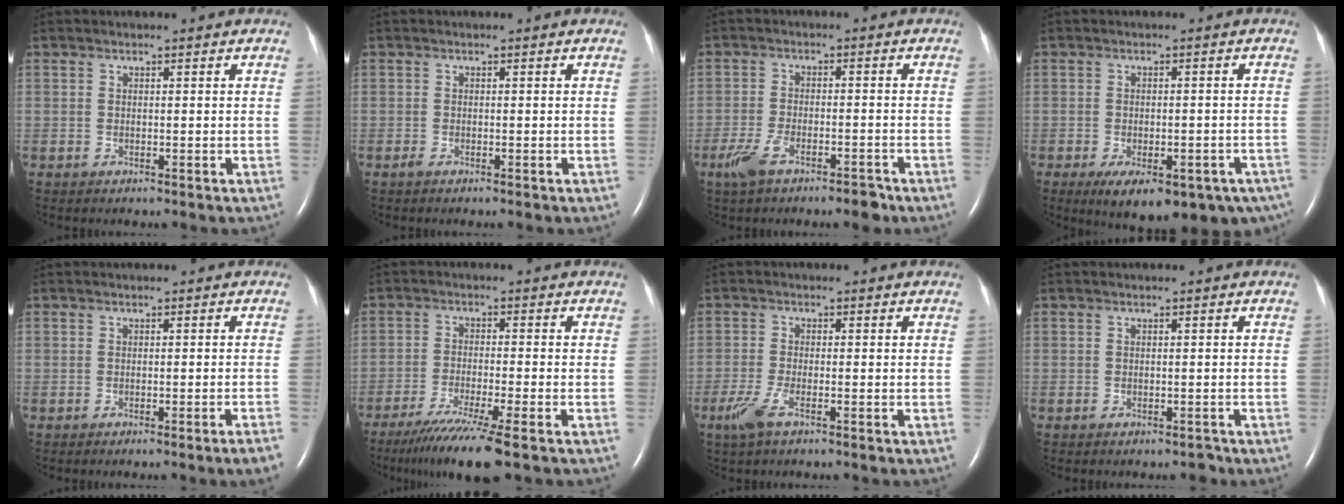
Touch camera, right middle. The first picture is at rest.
{"total": 0.6, "force": [-0.5, 0.1, 0.4], "torque": [-0.012, -0.002, -0.009]}
{"total": 6.4, "force": [-4.4, 1.9, 4.3], "torque": [-0.086, -0.005, -0.073]}
{"total": 15.7, "force": [-10.0, 7.2, 9.6], "torque": [-0.108, -0.010, -0.120]}
{"total": 2.4, "force": [-1.7, -0.9, 1.5], "torque": [-0.017, -0.002, -0.021]}
{"total": 9.5, "force": [-6.9, -1.0, 6.5], "torque": [-0.108, -0.031, -0.112]}
{"total": 3.7, "force": [-2.2, 0.6, 2.9], "torque": [-0.072, -0.010, -0.048]}
{"total": 0.9, "force": [-0.8, 0.4, 0.2], "torque": [-0.002, 0.000, -0.010]}